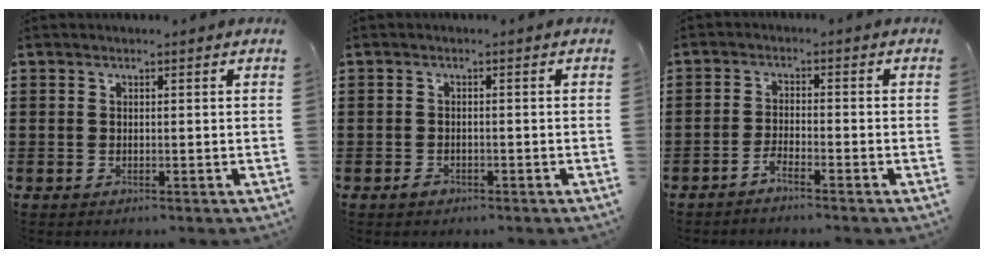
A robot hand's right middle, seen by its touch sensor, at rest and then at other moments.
{"total": 1.0, "force": [-0.8, 0.5, 0.5], "torque": [-0.012, -0.003, -0.014]}
{"total": 2.3, "force": [-2.0, 0.0, 1.0], "torque": [-0.028, -0.001, -0.040]}